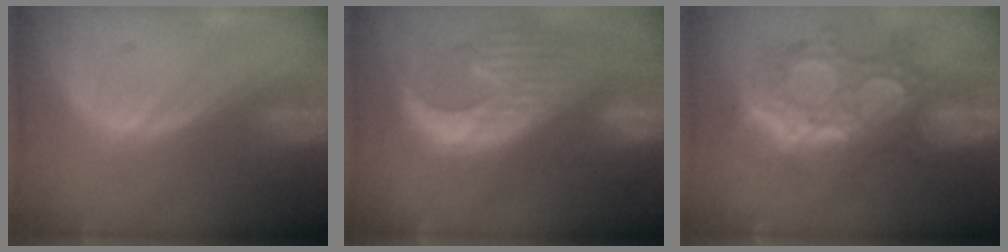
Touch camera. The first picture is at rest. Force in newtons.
{"total": 13.3, "press": 11.3, "slide": 7.0}
{"total": 12.2, "press": 10.7, "slide": 5.8}